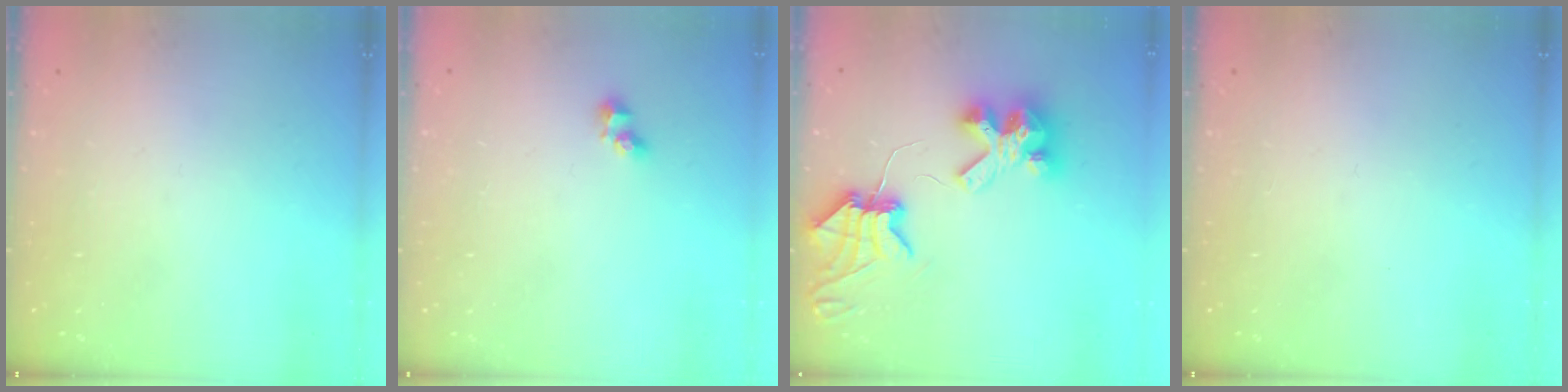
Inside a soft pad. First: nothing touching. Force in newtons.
{"total": 2.7, "press": 2.5, "slide": 1.0}
{"total": 8.5, "press": 8.5, "slide": 0.9}
{"total": 0.0}